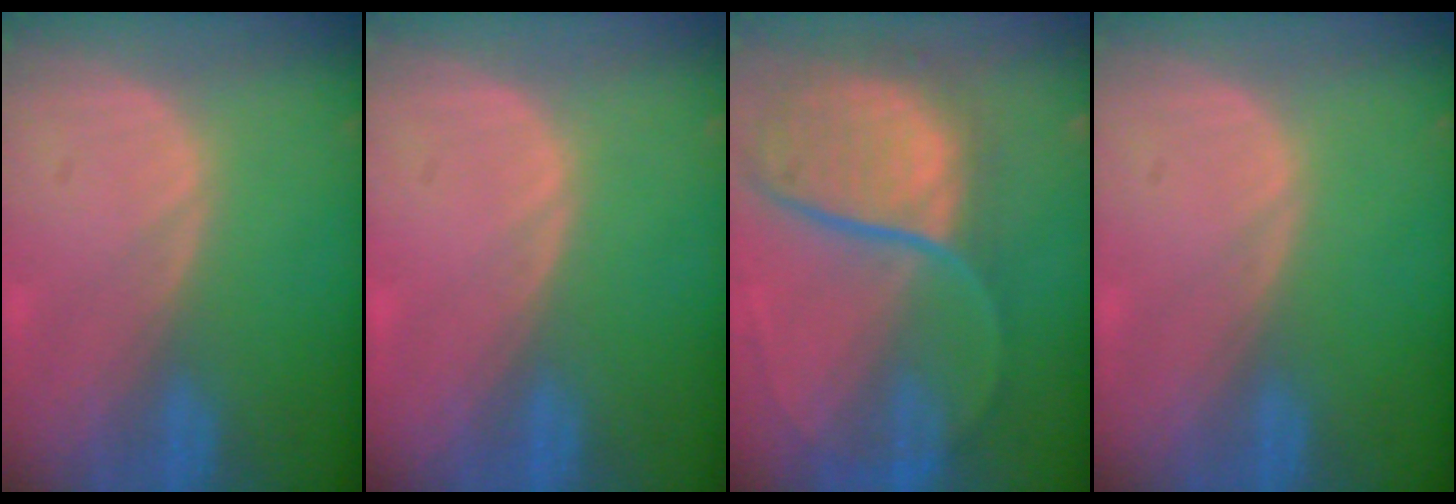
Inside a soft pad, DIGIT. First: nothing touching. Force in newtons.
{"total": 0.0}
{"total": 11.8, "press": 9.8, "slide": 6.6}
{"total": 0.0}